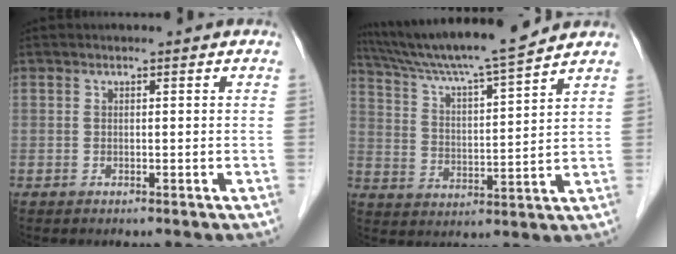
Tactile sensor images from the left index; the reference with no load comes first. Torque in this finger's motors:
{"motor_torque": [0.66, -0.73, 0.45, 0.09]}